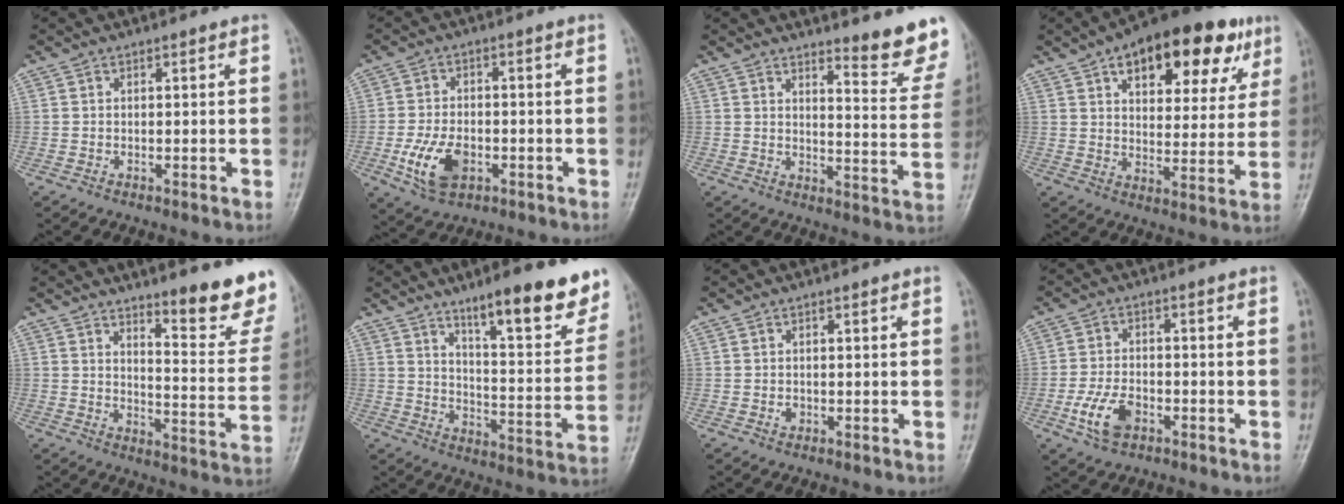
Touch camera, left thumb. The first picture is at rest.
{"total": 8.7, "force": [-2.9, 5.3, 6.3], "torque": [-0.116, 0.007, -0.047]}
{"total": 11.5, "force": [9.7, 1.7, 5.9], "torque": [-0.045, -0.086, 0.112]}
{"total": 21.6, "force": [11.1, 10.3, 15.4], "torque": [-0.179, -0.010, 0.160]}
{"total": 14.5, "force": [10.6, 2.9, 9.5], "torque": [-0.087, -0.087, 0.143]}
{"total": 17.8, "force": [12.1, 3.9, 12.5], "torque": [-0.133, -0.071, 0.180]}
{"total": 1.0, "force": [-0.2, 0.8, 0.5], "torque": [-0.003, 0.001, -0.003]}
{"total": 6.9, "force": [-3.0, 4.1, 4.7], "torque": [-0.092, 0.012, -0.056]}